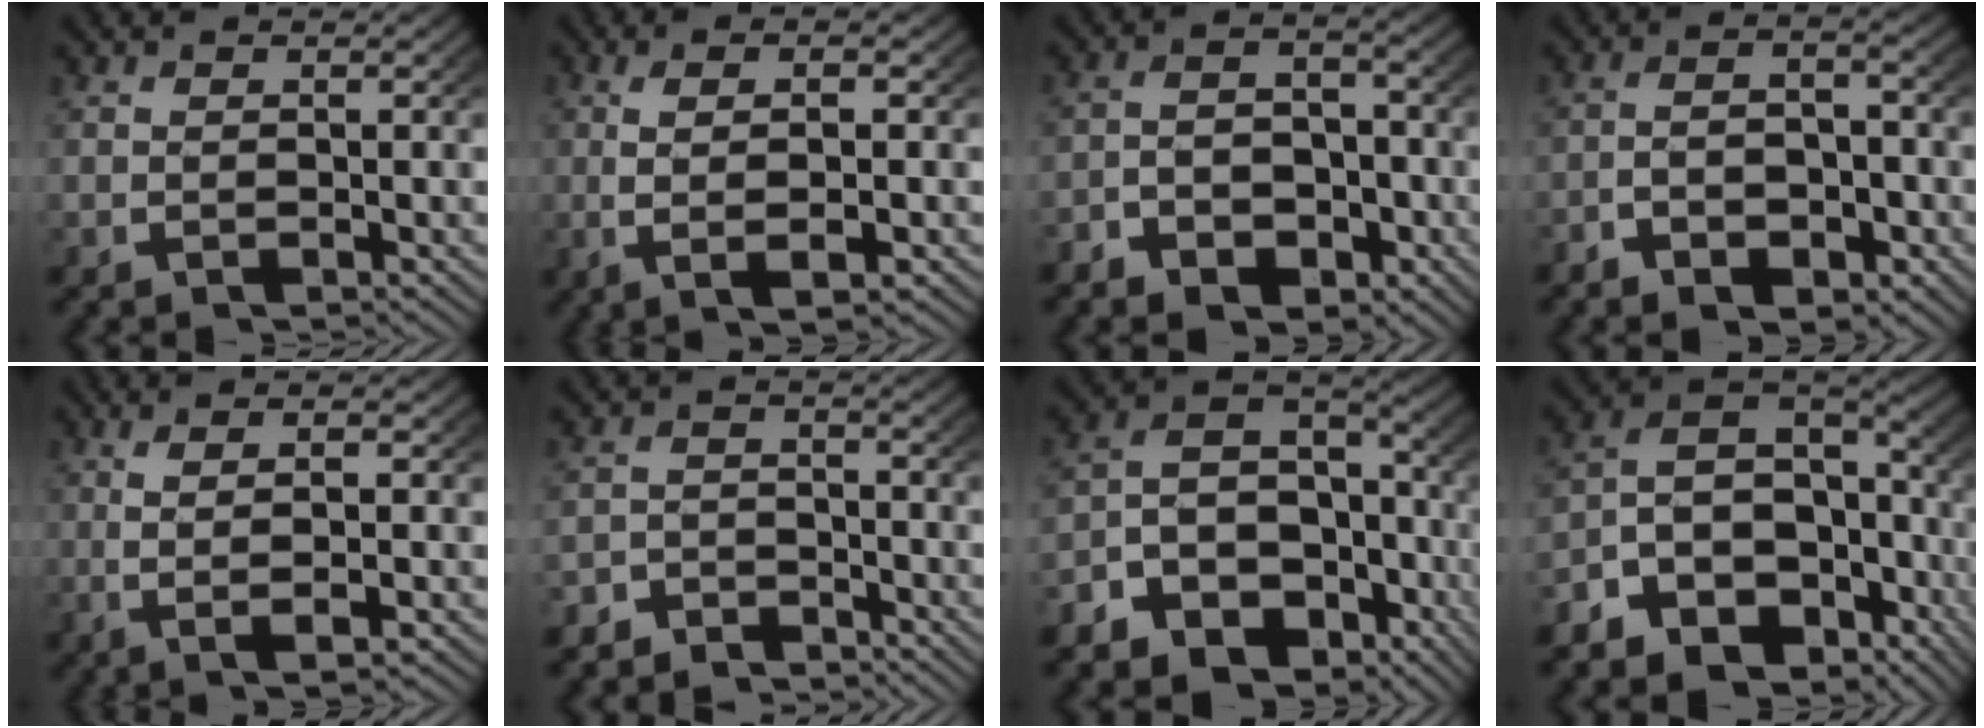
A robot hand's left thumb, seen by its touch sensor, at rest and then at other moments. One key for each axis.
{"total": 5.0, "fx": -0.2, "fy": 1.7, "fz": 4.7, "tx": -0.091, "ty": -0.004, "tz": 0.005}
{"total": 5.6, "fx": -2.5, "fy": 3.9, "fz": 3.1, "tx": -0.047, "ty": -0.023, "tz": -0.038}
{"total": 4.3, "fx": -1.8, "fy": 2.6, "fz": 2.9, "tx": -0.049, "ty": -0.012, "tz": -0.032}
{"total": 4.4, "fx": 0.1, "fy": 1.2, "fz": 4.2, "tx": -0.081, "ty": -0.003, "tz": 0.008}
{"total": 3.5, "fx": -3.2, "fy": 1.3, "fz": 0.1, "tx": 0.006, "ty": -0.014, "tz": -0.060}
{"total": 12.9, "fx": -4.9, "fy": 10.0, "fz": 6.7, "tx": -0.127, "ty": -0.041, "tz": -0.077}
{"total": 13.7, "fx": -4.1, "fy": 10.5, "fz": 7.7, "tx": -0.159, "ty": -0.041, "tz": -0.064}